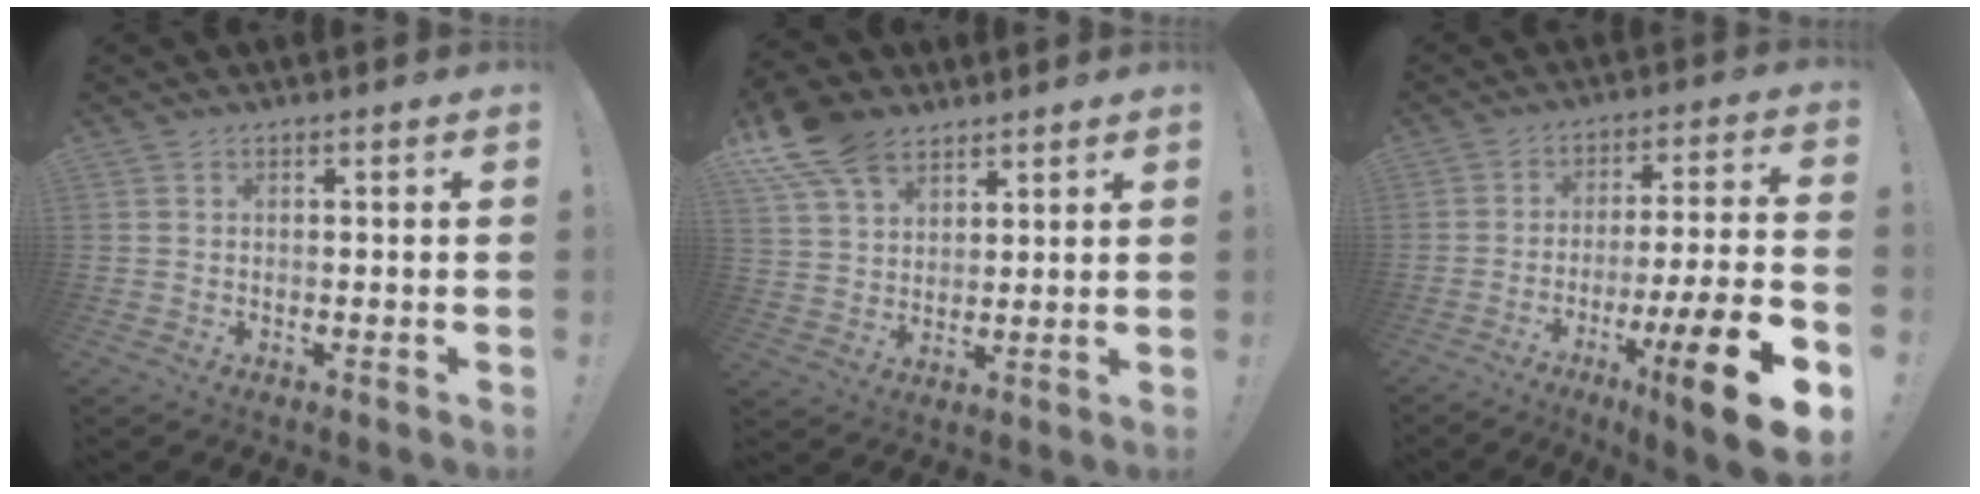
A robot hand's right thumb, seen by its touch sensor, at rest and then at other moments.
{"total": 12.5, "force": [8.3, 7.6, 5.4], "torque": [-0.105, -0.039, 0.162]}
{"total": 18.1, "force": [-8.5, 1.4, 16.0], "torque": [-0.252, 0.039, -0.128]}